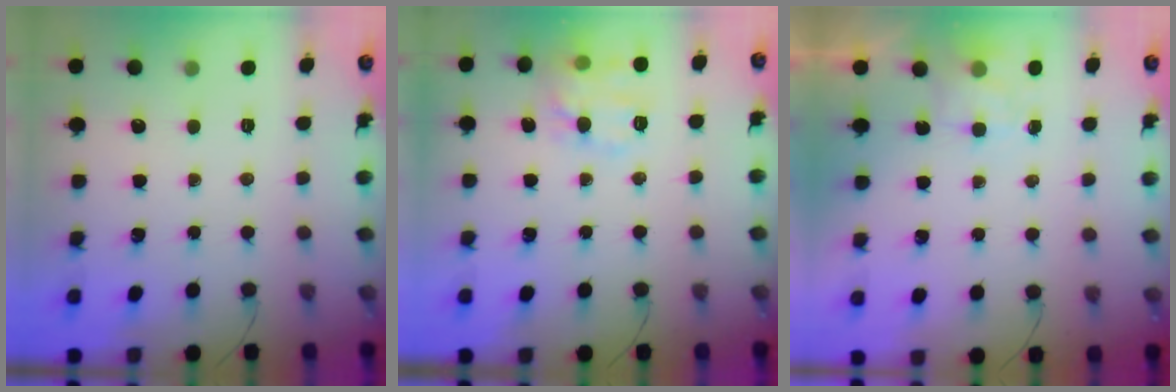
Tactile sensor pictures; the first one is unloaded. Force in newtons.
{"total": 13.2, "press": 13.2, "slide": 0.6}
{"total": 2.4, "press": 1.9, "slide": 1.4}